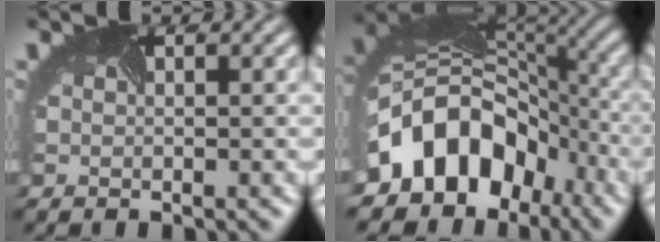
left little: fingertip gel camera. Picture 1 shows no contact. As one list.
[{"total": 11.0, "force": [-4.7, 8.5, 5.3], "torque": [-0.106, 0.005, -0.090]}]